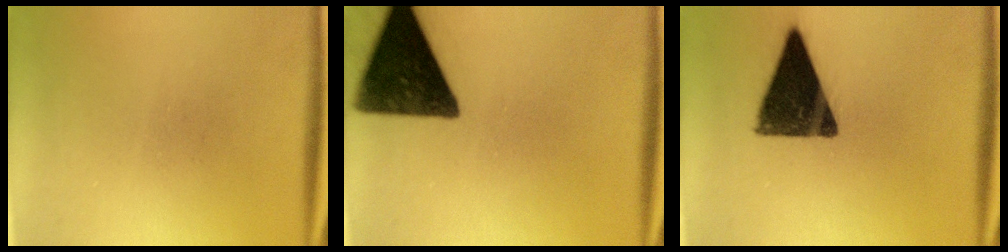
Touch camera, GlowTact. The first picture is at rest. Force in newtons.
{"total": 15.5}
{"total": 13.7}